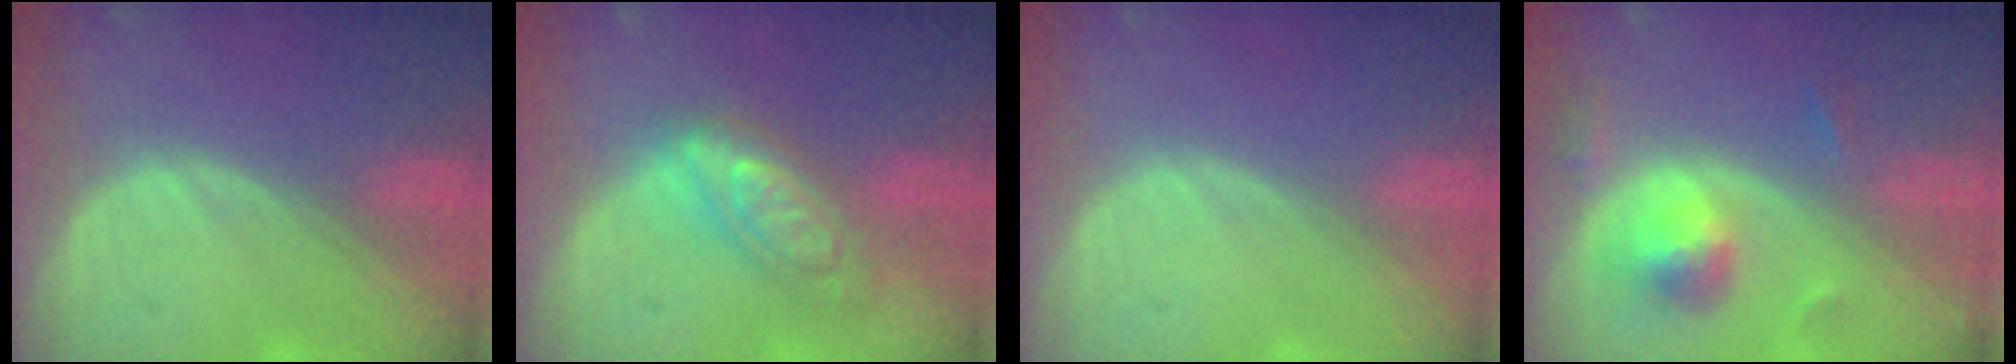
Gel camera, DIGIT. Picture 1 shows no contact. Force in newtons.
{"total": 7.5, "press": 7.5, "slide": 0.4}
{"total": 0.0}
{"total": 5.6, "press": 5.3, "slide": 1.8}